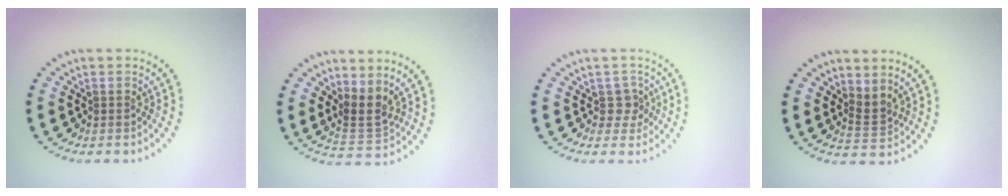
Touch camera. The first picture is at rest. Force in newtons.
{"total": 2.8, "press": 2.1, "slide": 1.8}
{"total": 1.8, "press": 1.3, "slide": 1.1}
{"total": 1.9, "press": 1.3, "slide": 1.3}